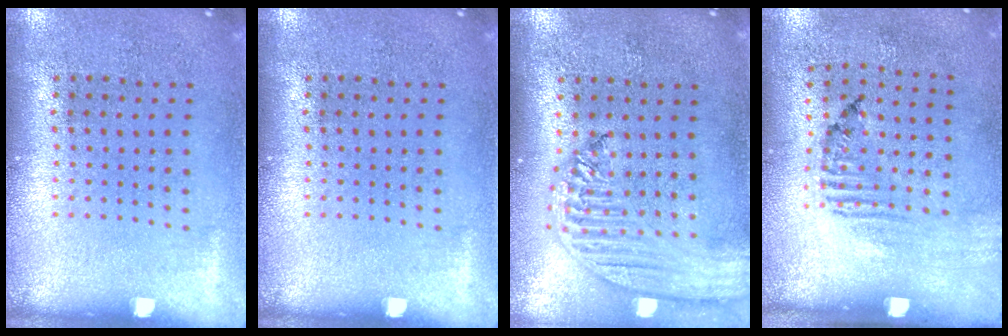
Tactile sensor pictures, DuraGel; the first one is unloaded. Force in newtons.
{"total": 0.0}
{"total": 2.6, "press": 2.2, "slide": 1.4}
{"total": 1.6, "press": 1.0, "slide": 1.3}